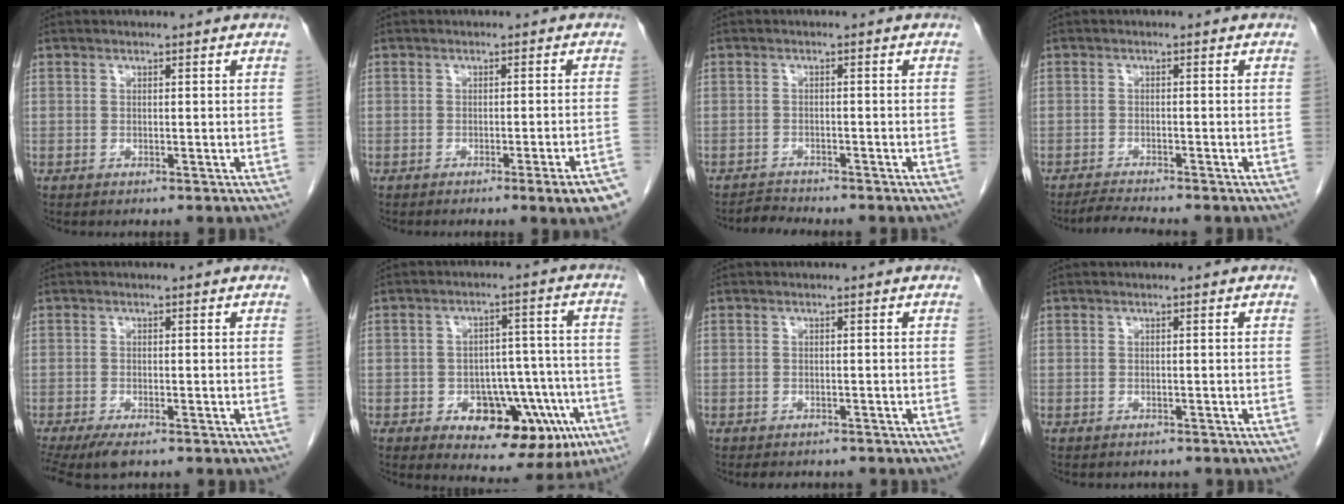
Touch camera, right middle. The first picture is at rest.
{"total": 5.7, "force": [-3.8, -0.5, 4.2], "torque": [-0.035, -0.008, -0.052]}
{"total": 1.9, "force": [-1.8, -0.1, -0.5], "torque": [0.008, -0.011, -0.030]}
{"total": 2.8, "force": [-2.7, -0.6, 0.6], "torque": [-0.019, -0.015, -0.049]}
{"total": 4.7, "force": [-3.5, 1.1, 3.0], "torque": [-0.052, -0.014, -0.057]}
{"total": 14.4, "force": [-6.3, 7.3, 10.7], "torque": [-0.116, 0.028, -0.075]}
{"total": 3.4, "force": [-2.9, 1.5, 1.0], "torque": [-0.012, -0.002, -0.033]}
{"total": 1.2, "force": [-1.1, 0.5, 0.1], "torque": [-0.008, 0.000, -0.014]}